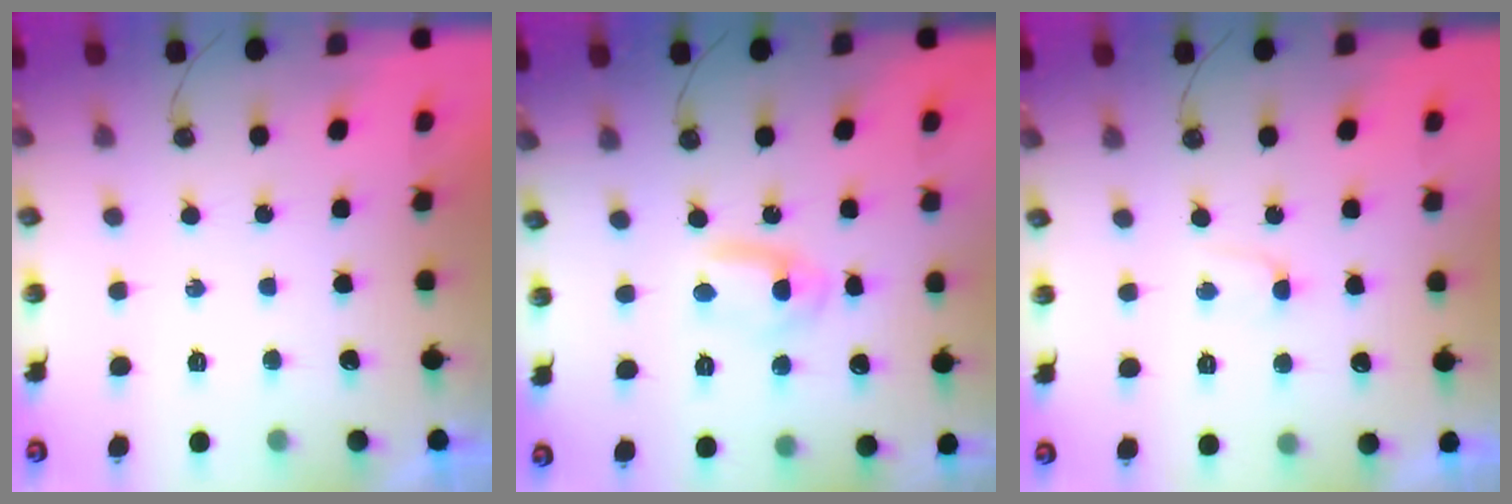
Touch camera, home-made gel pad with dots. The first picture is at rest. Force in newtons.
{"total": 3.2, "press": 3.0, "slide": 1.0}
{"total": 1.7, "press": 1.7, "slide": 0.3}